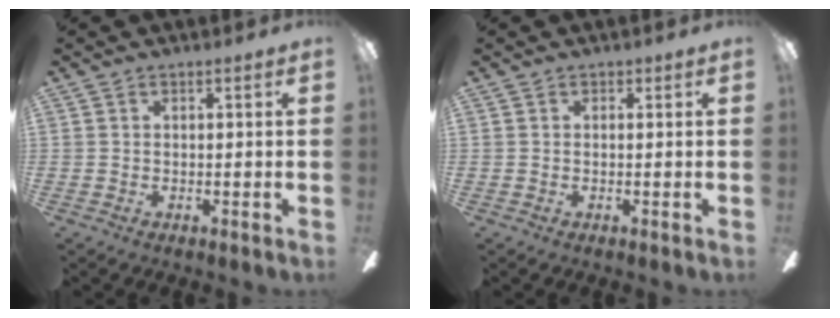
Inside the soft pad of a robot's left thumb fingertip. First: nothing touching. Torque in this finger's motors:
{"motor_torque": [-0.04, 0.04, -0.02, 0.04, 0.00]}